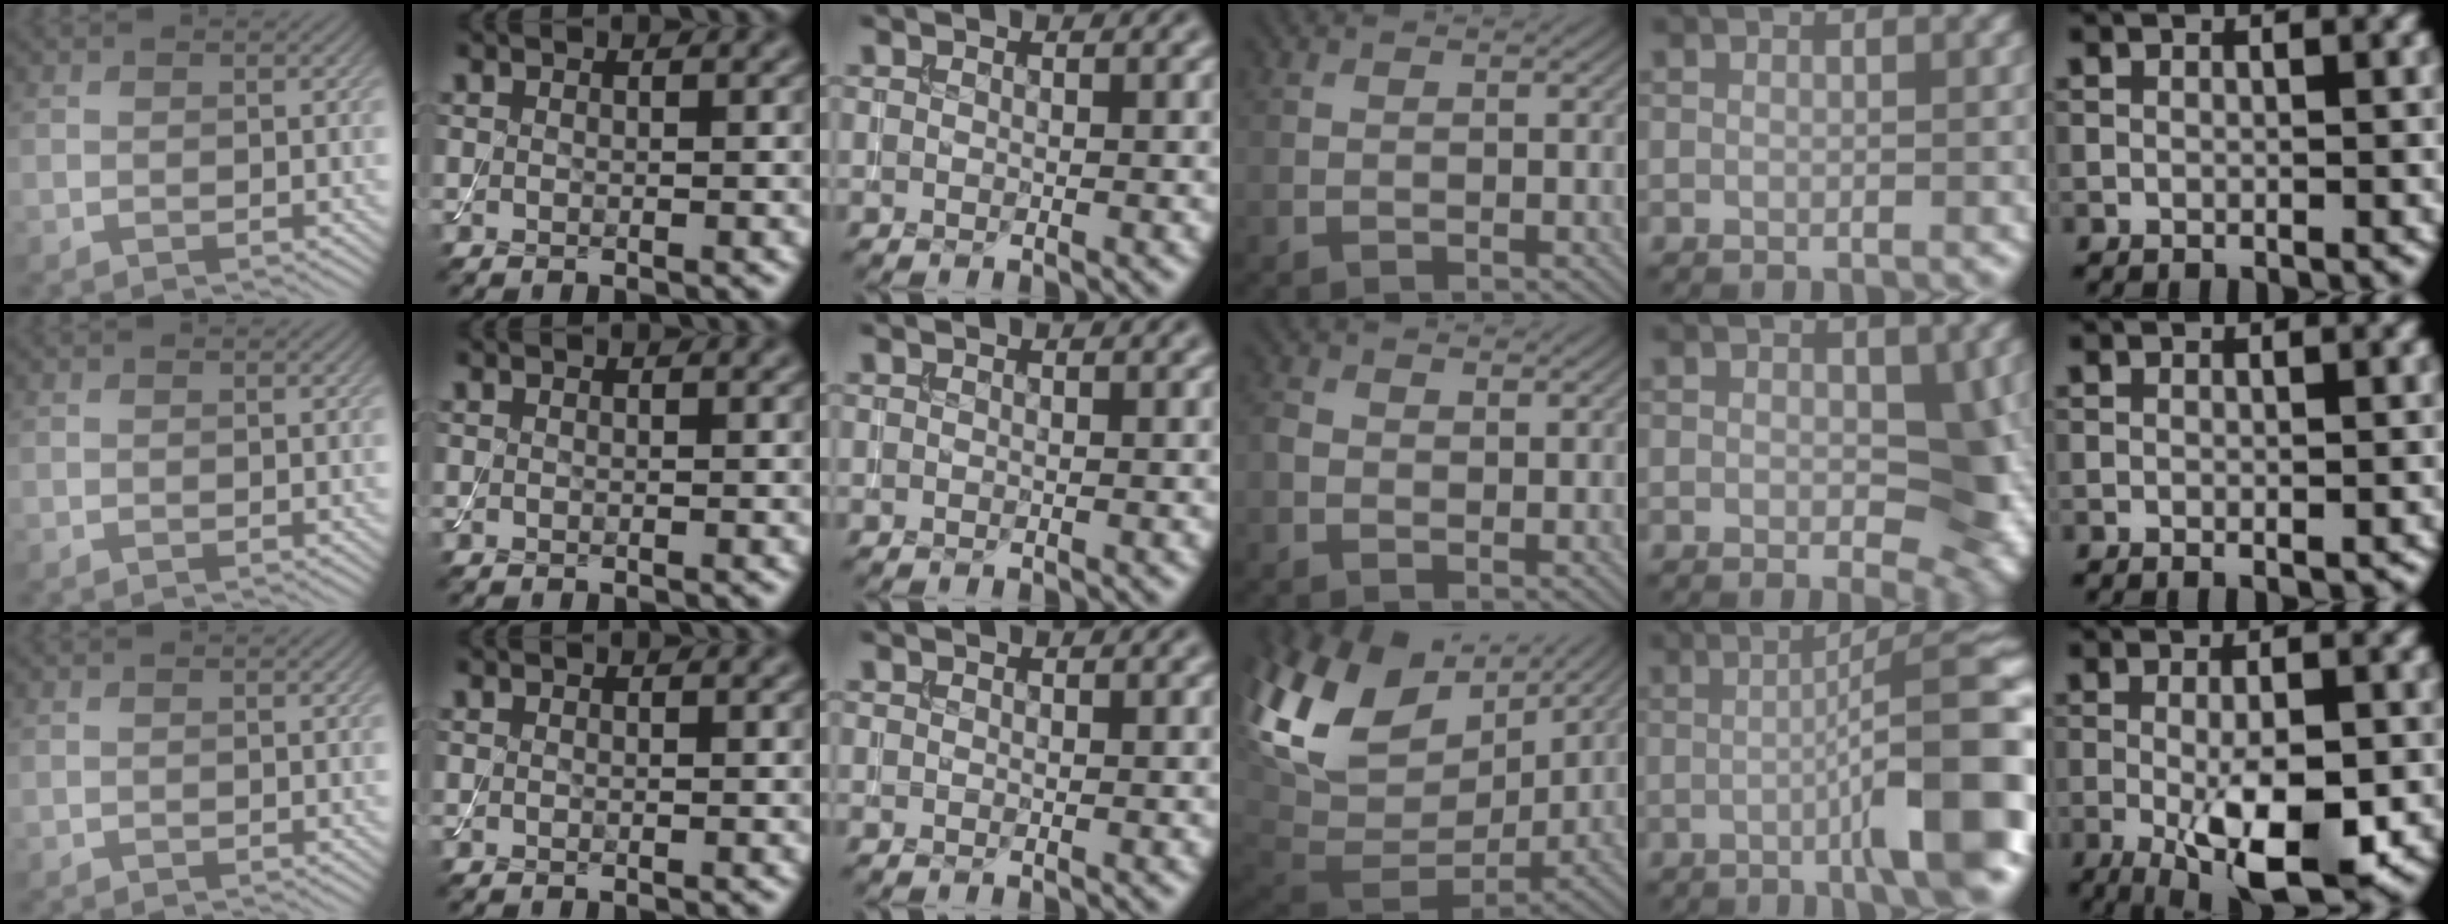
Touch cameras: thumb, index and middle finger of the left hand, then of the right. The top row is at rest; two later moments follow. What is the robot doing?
{"motion": "assemble", "object": "toy tower of hanoi"}